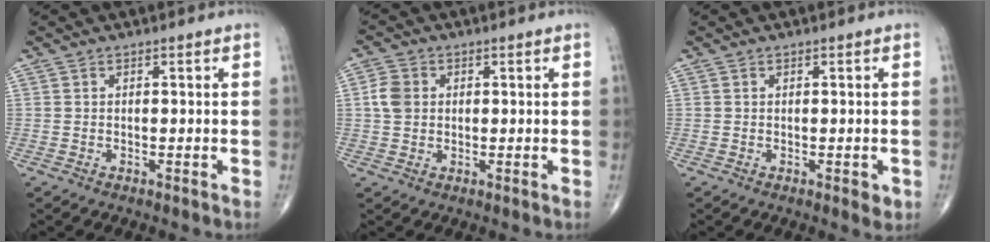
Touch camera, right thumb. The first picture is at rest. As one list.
[{"total": 4.1, "force": [0.6, 3.4, 2.3], "torque": [-0.040, 0.005, 0.006]}, {"total": 1.7, "force": [-0.4, 0.8, 1.4], "torque": [-0.009, -0.002, -0.004]}]